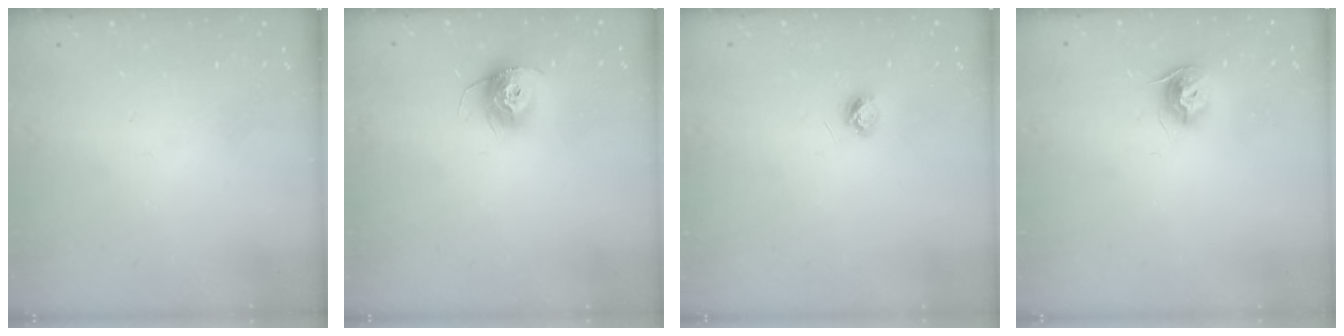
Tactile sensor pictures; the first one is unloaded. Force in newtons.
{"total": 11.0, "press": 11.0, "slide": 0.8}
{"total": 3.7, "press": 3.7, "slide": 0.4}
{"total": 8.8, "press": 8.8, "slide": 0.4}